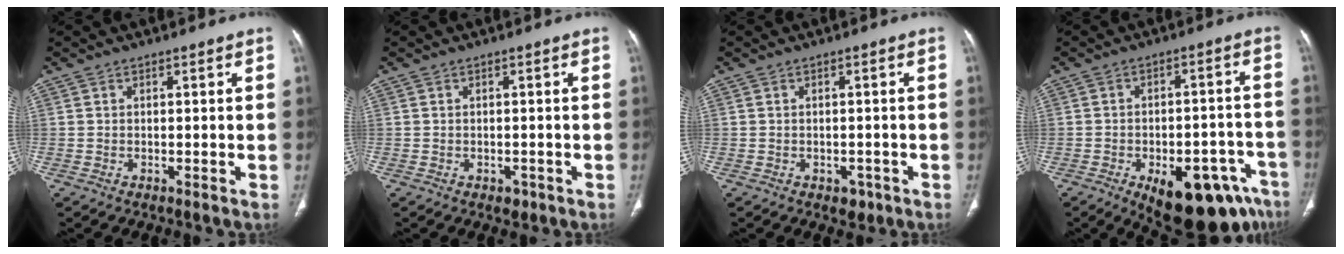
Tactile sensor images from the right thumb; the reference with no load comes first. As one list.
[{"total": 1.0, "force": [-0.4, 0.7, 0.5], "torque": [-0.006, 0.000, -0.001]}, {"total": 2.3, "force": [-1.1, 1.7, 1.1], "torque": [-0.003, 0.004, -0.008]}, {"total": 18.9, "force": [-10.1, 8.9, 13.3], "torque": [-0.112, 0.052, -0.124]}]